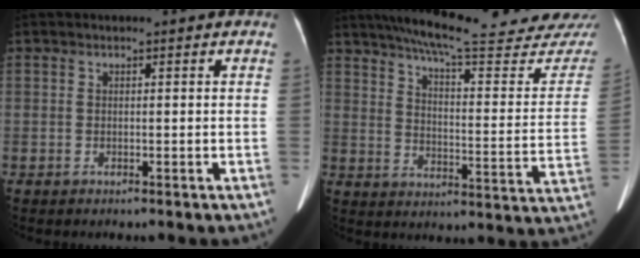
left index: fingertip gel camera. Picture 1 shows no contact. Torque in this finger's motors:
{"motor_torque": [0.65, -1.50, 0.34, 0.09]}